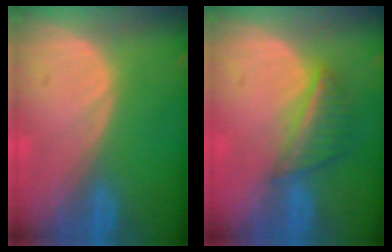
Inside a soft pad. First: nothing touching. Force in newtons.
{"total": 5.6, "press": 5.1, "slide": 2.2}